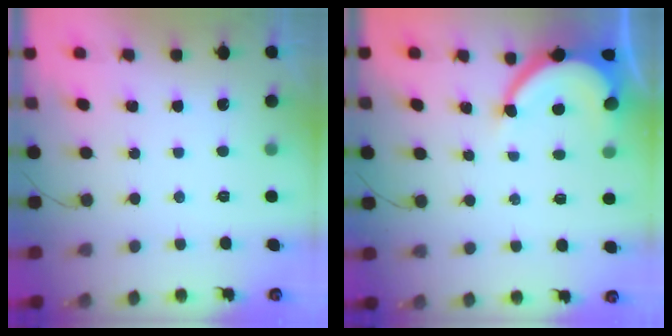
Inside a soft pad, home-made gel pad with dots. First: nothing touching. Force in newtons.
{"total": 7.9, "press": 7.8, "slide": 0.8}